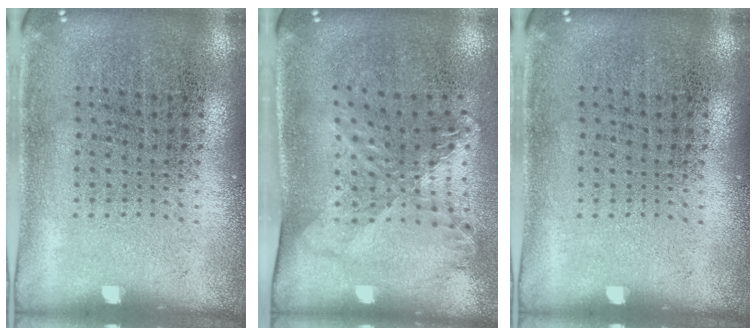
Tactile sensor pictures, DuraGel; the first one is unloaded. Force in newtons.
{"total": 1.8, "press": 1.3, "slide": 1.2}
{"total": 0.0}